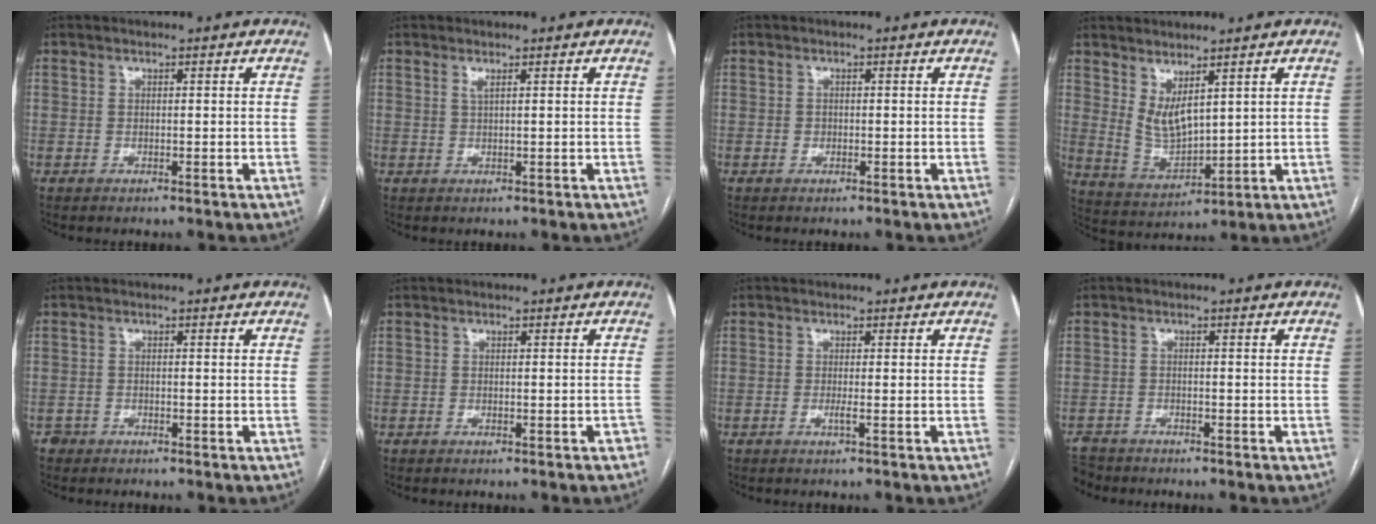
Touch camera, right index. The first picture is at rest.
{"total": 0.9, "force": [0.5, 0.0, 0.7], "torque": [-0.020, 0.000, 0.011]}
{"total": 0.7, "force": [0.0, 0.7, 0.1], "torque": [0.001, 0.003, 0.001]}
{"total": 6.0, "force": [3.1, 2.2, 4.6], "torque": [-0.097, -0.013, 0.079]}
{"total": 1.2, "force": [-0.9, 0.7, -0.2], "torque": [-0.003, 0.004, -0.015]}
{"total": 1.1, "force": [-0.9, 0.4, 0.5], "torque": [-0.004, 0.002, -0.009]}
{"total": 0.6, "force": [-0.2, -0.2, 0.5], "torque": [-0.010, 0.000, -0.005]}
{"total": 4.0, "force": [-3.7, 1.5, -0.2], "torque": [0.003, -0.008, -0.069]}